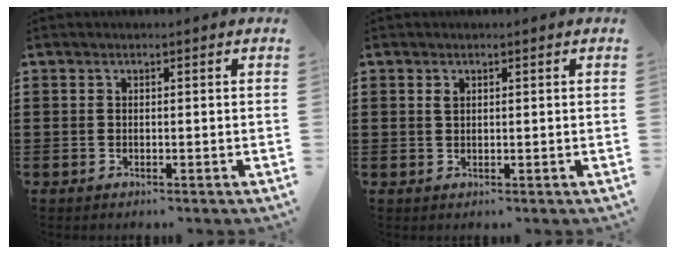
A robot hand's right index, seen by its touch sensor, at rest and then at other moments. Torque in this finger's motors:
{"motor_torque": [0.02, 0.01, 0.01, 0.02]}